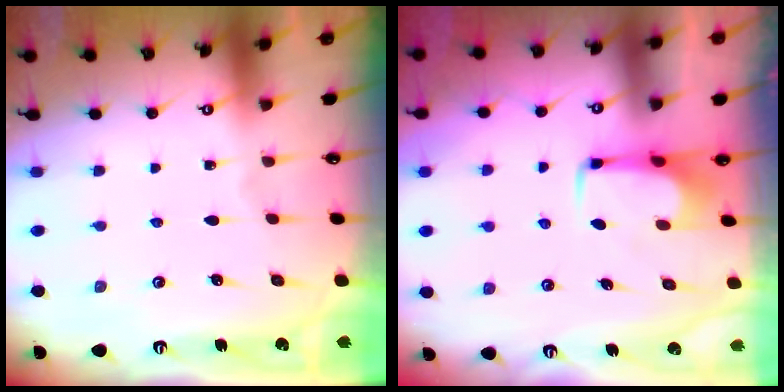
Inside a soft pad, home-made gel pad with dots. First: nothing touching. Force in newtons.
{"total": 1.6, "press": 1.5, "slide": 0.5}